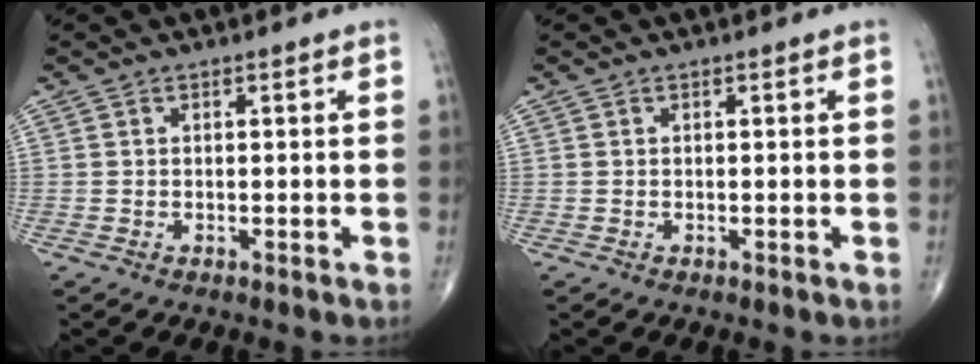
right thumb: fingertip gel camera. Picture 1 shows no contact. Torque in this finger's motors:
{"motor_torque": [-0.02, -0.03, 0.03, 0.02, 0.00]}